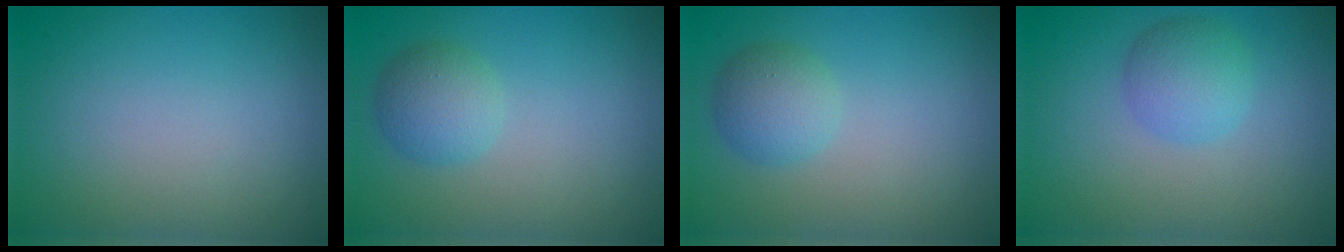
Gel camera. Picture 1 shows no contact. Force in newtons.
{"total": 2.6, "press": 2.6, "slide": 0.1}
{"total": 2.6, "press": 2.6, "slide": 0.1}
{"total": 2.6, "press": 2.6, "slide": 0.2}